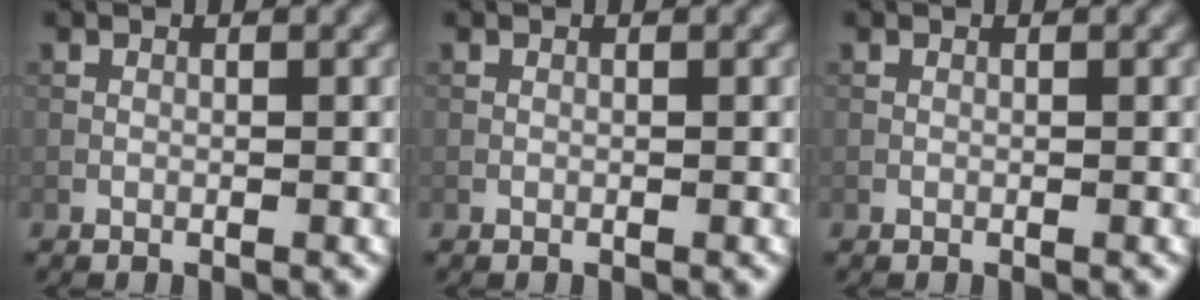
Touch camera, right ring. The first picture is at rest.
{"total": 0.0}
{"total": 0.0}